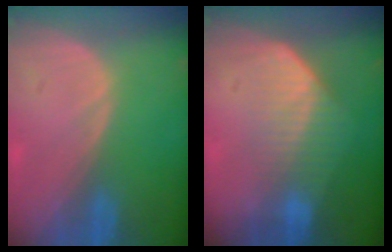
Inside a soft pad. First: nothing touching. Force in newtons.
{"total": 7.2, "press": 6.1, "slide": 3.8}